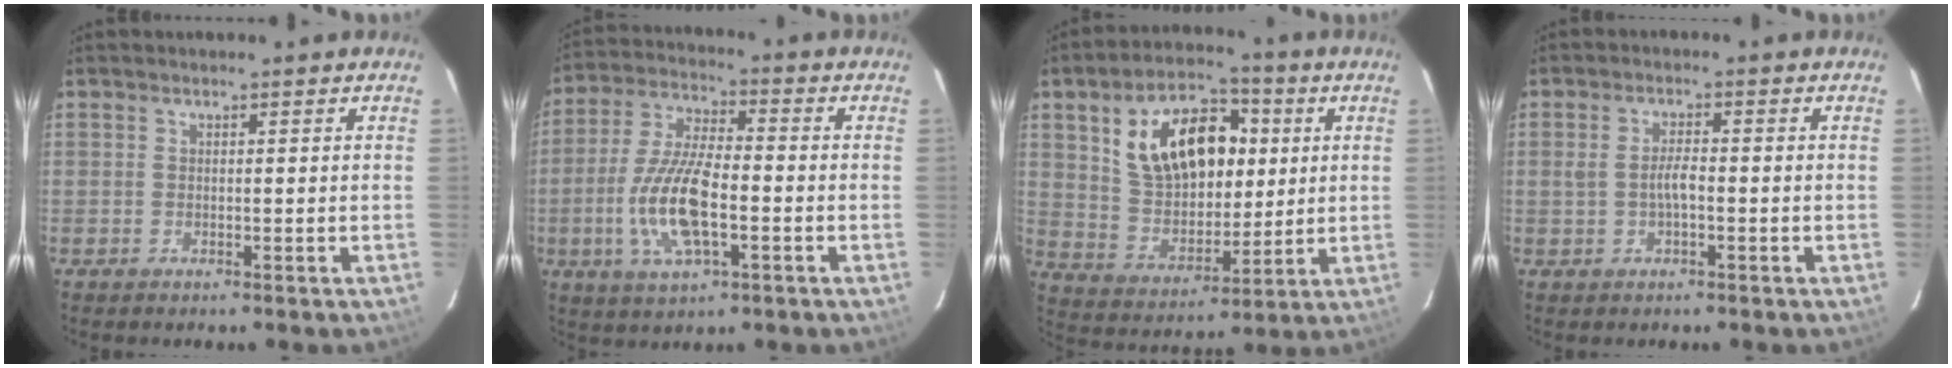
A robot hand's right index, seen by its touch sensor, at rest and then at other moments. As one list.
[{"total": 13.6, "force": [-3.5, 4.8, 12.2], "torque": [-0.258, -0.004, -0.066]}, {"total": 17.3, "force": [4.9, 10.7, 12.7], "torque": [-0.234, 0.027, 0.100]}, {"total": 2.9, "force": [-0.6, 1.0, 2.7], "torque": [-0.054, 0.004, -0.009]}]